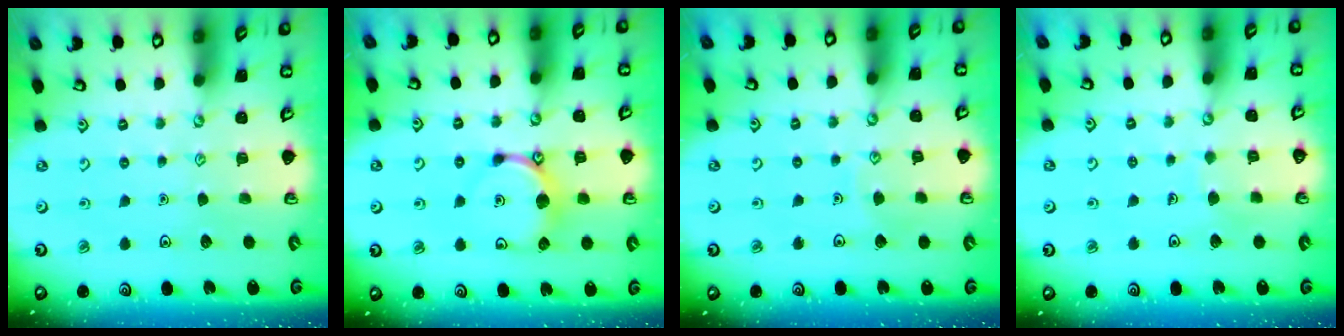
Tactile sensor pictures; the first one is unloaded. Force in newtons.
{"total": 9.1, "press": 9.1, "slide": 0.4}
{"total": 4.8, "press": 4.8, "slide": 0.2}
{"total": 4.0, "press": 4.0, "slide": 0.2}